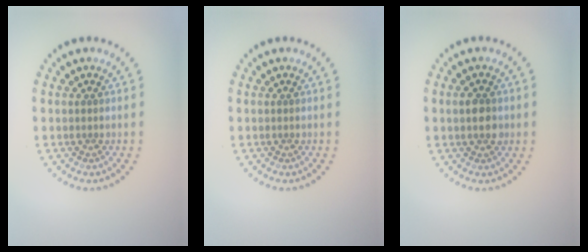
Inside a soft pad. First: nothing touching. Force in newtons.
{"total": 0.0}
{"total": 2.0, "press": 1.9, "slide": 0.1}